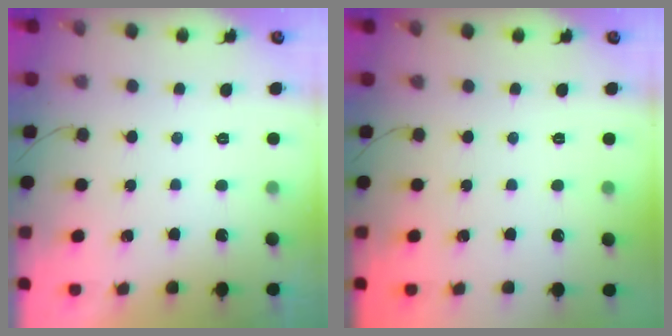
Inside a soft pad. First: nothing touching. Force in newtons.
{"total": 0.0}